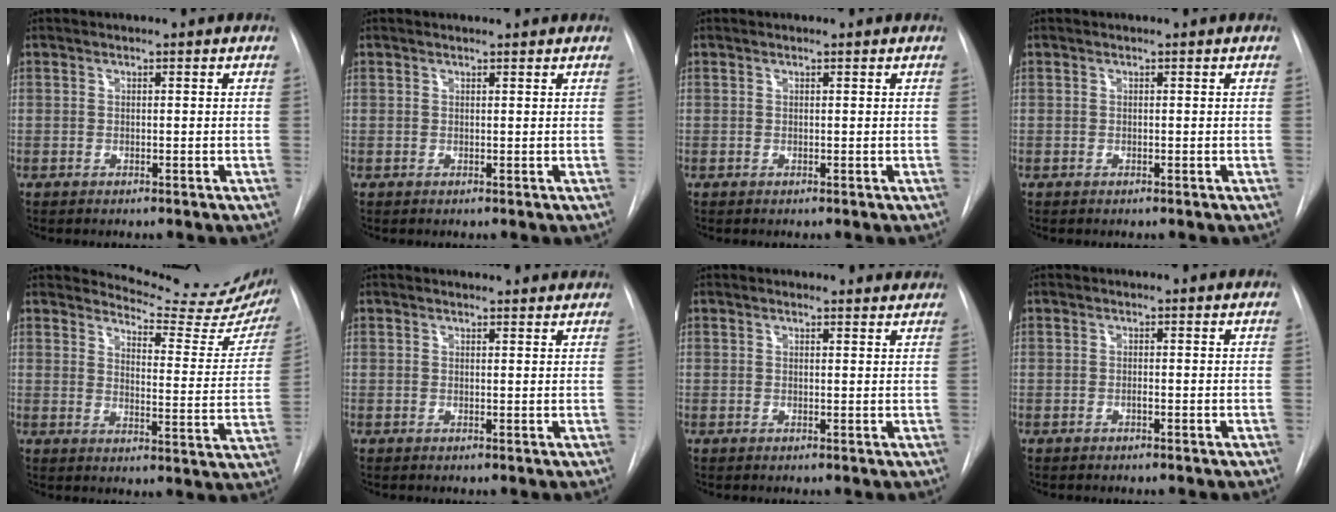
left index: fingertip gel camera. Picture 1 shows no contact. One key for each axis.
{"total": 2.0, "fx": 2.0, "fy": 0.1, "fz": 0.3, "tx": -0.008, "ty": 0.011, "tz": 0.025}
{"total": 0.6, "fx": 0.6, "fy": 0.0, "fz": 0.0, "tx": -0.004, "ty": 0.003, "tz": 0.009}
{"total": 0.5, "fx": 0.5, "fy": 0.0, "fz": 0.1, "tx": 0.001, "ty": 0.003, "tz": 0.004}
{"total": 16.3, "fx": 15.9, "fy": 1.7, "fz": 3.4, "tx": -0.038, "ty": -0.097, "tz": 0.173}
{"total": 5.5, "fx": 5.3, "fy": 1.0, "fz": 1.1, "tx": -0.011, "ty": 0.011, "tz": 0.052}
{"total": 3.8, "fx": 3.7, "fy": 0.7, "fz": 0.2, "tx": -0.005, "ty": 0.000, "tz": 0.030}
{"total": 0.0}